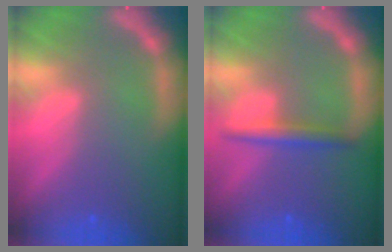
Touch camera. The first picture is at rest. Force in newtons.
{"total": 2.5}